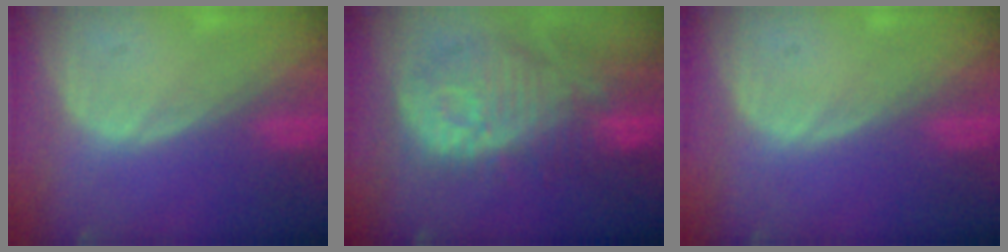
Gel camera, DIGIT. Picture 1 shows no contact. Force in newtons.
{"total": 12.8, "press": 11.3, "slide": 5.8}
{"total": 0.0}